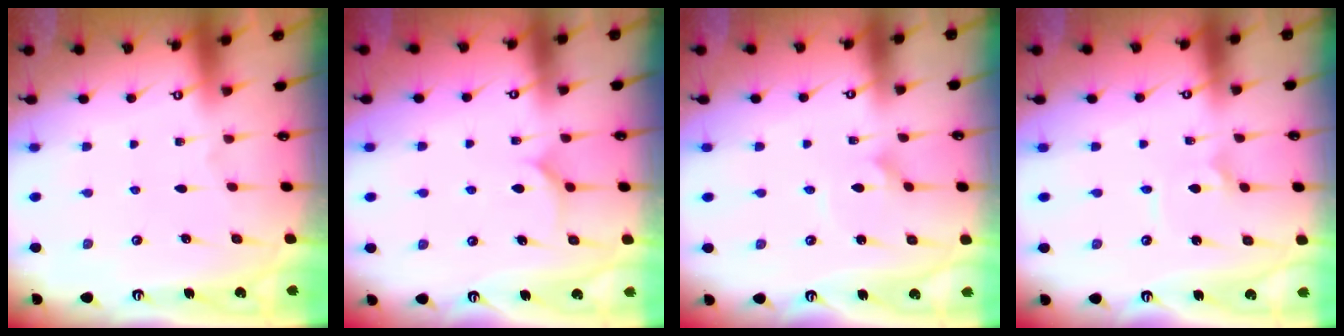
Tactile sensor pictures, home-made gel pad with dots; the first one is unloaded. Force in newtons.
{"total": 8.4, "press": 8.4, "slide": 0.6}
{"total": 1.8, "press": 1.8, "slide": 0.1}
{"total": 2.3, "press": 2.3, "slide": 0.1}